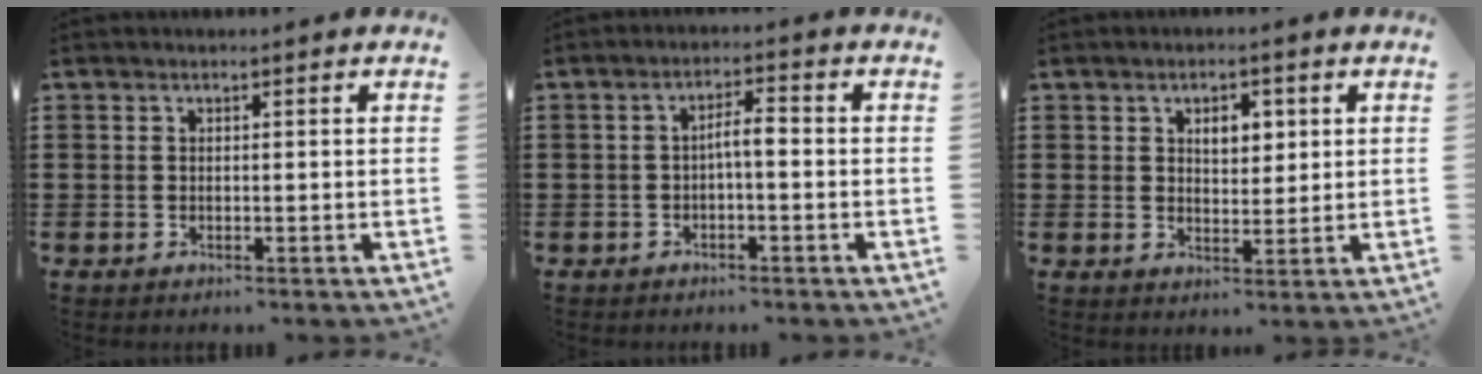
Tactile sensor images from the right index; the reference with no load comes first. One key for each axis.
{"total": 2.9, "fx": -0.7, "fy": 0.6, "fz": 2.7, "tx": -0.051, "ty": 0.005, "tz": -0.015}
{"total": 3.8, "fx": 1.4, "fy": 2.4, "fz": 2.7, "tx": -0.036, "ty": 0.002, "tz": 0.016}